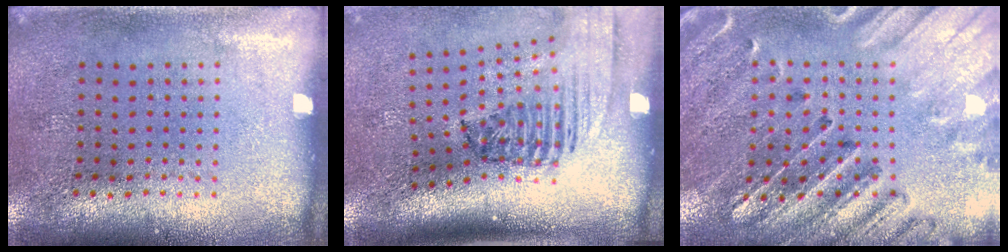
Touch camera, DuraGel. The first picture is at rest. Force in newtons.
{"total": 2.4, "press": 1.7, "slide": 1.8}
{"total": 2.9, "press": 2.7, "slide": 1.0}